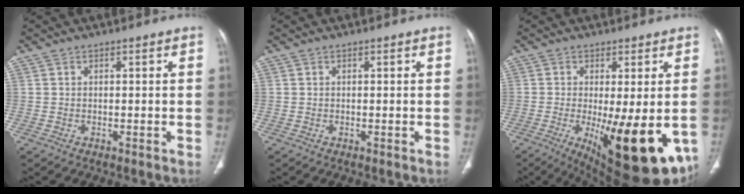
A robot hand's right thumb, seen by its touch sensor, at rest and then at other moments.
{"total": 0.0}
{"total": 19.1, "force": [-4.8, 6.1, 17.5], "torque": [-0.208, -0.031, -0.047]}